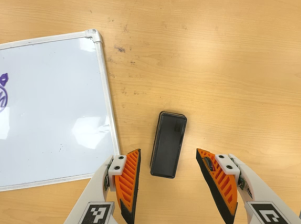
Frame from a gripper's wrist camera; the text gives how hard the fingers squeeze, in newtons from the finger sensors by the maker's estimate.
{"total": 0.0}